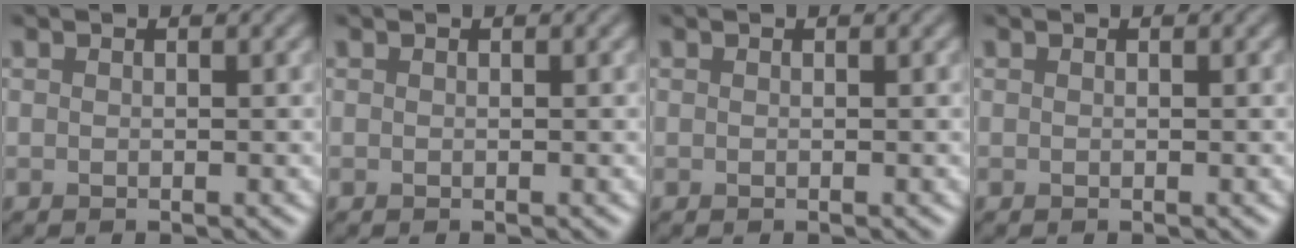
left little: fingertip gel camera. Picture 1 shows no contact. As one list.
[{"total": 0.0}, {"total": 0.0}, {"total": 0.0}]